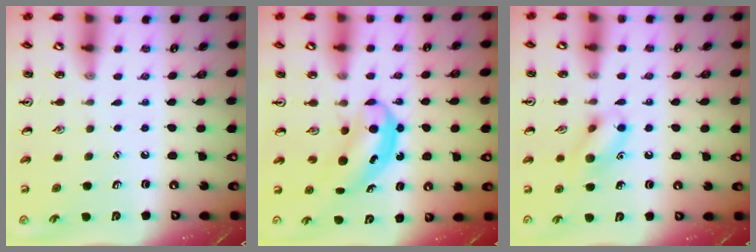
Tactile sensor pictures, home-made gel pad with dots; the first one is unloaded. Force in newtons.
{"total": 5.9, "press": 5.8, "slide": 1.2}
{"total": 10.2, "press": 10.1, "slide": 0.9}